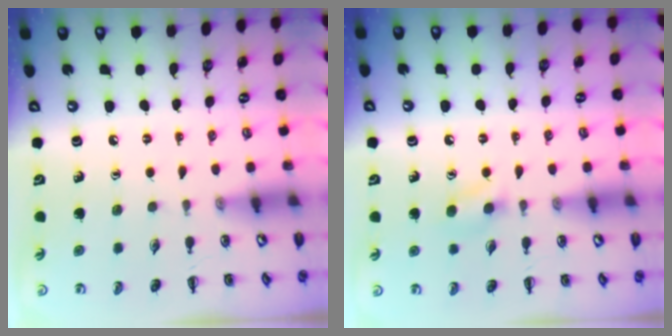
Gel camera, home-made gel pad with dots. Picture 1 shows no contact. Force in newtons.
{"total": 4.4, "press": 4.1, "slide": 1.6}